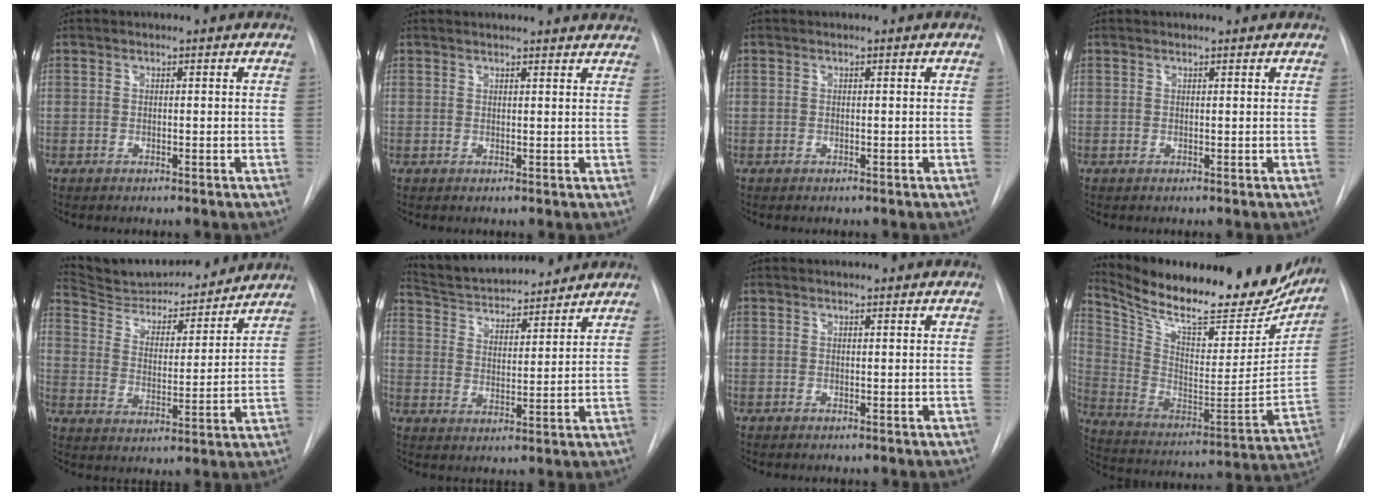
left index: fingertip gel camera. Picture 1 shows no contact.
{"total": 8.4, "force": [8.2, 1.2, 1.7], "torque": [-0.005, 0.007, 0.074]}
{"total": 0.0}
{"total": 0.0}
{"total": 16.5, "force": [15.6, 3.1, 4.5], "torque": [-0.067, -0.010, 0.239]}
{"total": 13.3, "force": [12.4, 2.3, 4.3], "torque": [-0.072, 0.010, 0.205]}
{"total": 0.0}
{"total": 27.4, "force": [22.9, 7.4, 13.0], "torque": [-0.224, -0.043, 0.332]}